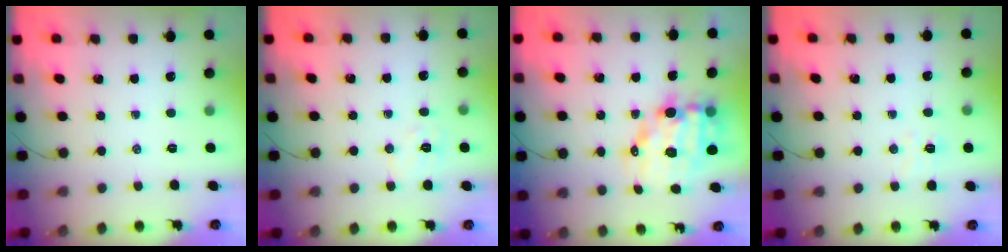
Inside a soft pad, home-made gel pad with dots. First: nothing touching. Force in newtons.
{"total": 6.0, "press": 5.9, "slide": 1.1}
{"total": 12.0, "press": 11.6, "slide": 3.0}
{"total": 3.6, "press": 3.4, "slide": 1.1}